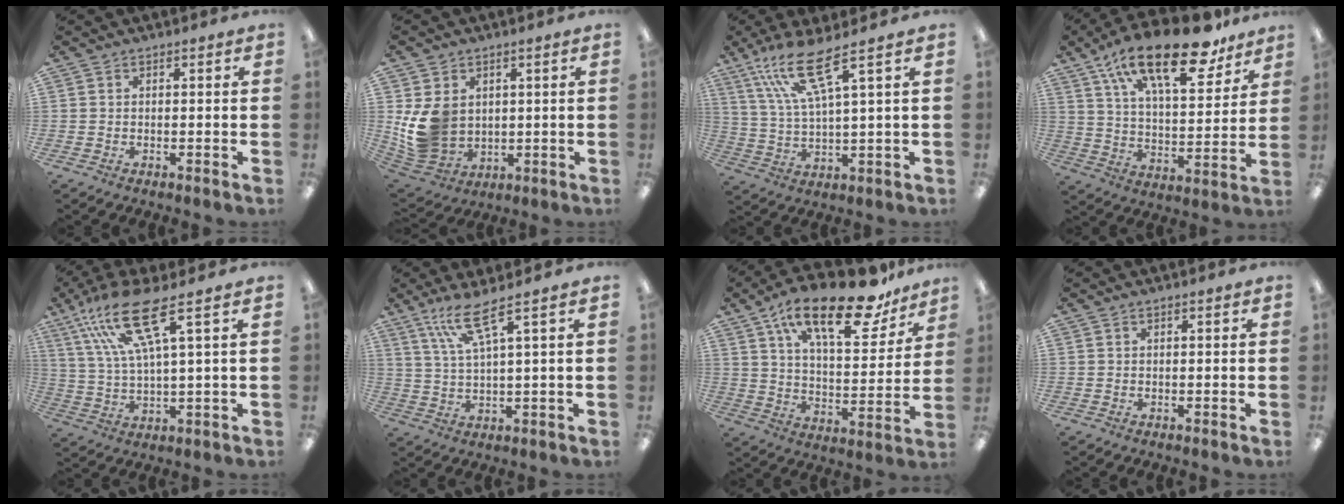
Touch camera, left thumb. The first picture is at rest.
{"total": 11.3, "force": [1.4, 9.5, 5.9], "torque": [-0.142, -0.003, 0.034]}
{"total": 12.6, "force": [7.6, 2.2, 9.8], "torque": [-0.202, -0.024, 0.131]}
{"total": 23.3, "force": [15.6, 8.7, 15.0], "torque": [-0.245, -0.082, 0.263]}
{"total": 15.0, "force": [8.2, 3.1, 12.2], "torque": [-0.252, -0.021, 0.137]}
{"total": 9.2, "force": [5.6, 1.4, 7.2], "torque": [-0.153, -0.007, 0.099]}
{"total": 22.5, "force": [15.0, 8.2, 14.6], "torque": [-0.230, -0.083, 0.250]}
{"total": 0.0}